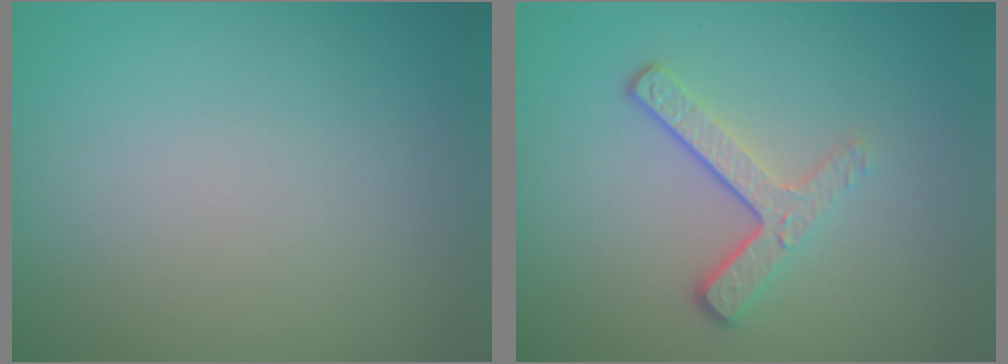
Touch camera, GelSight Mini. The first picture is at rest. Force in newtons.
{"total": 3.4, "press": 2.3, "slide": 2.5}